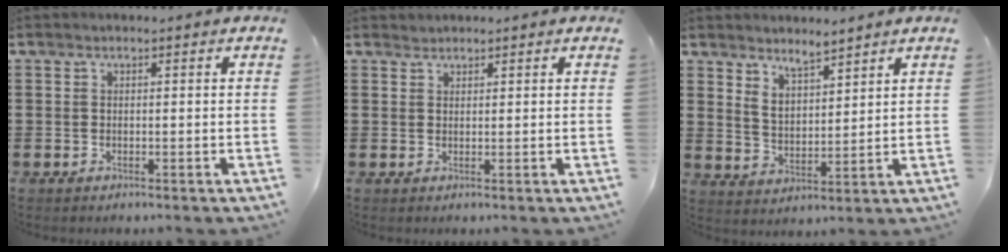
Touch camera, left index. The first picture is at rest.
{"total": 1.1, "force": [1.0, 0.3, -0.1], "torque": [-0.001, 0.000, 0.021]}
{"total": 4.6, "force": [4.3, 1.2, 1.0], "torque": [-0.026, -0.012, 0.078]}